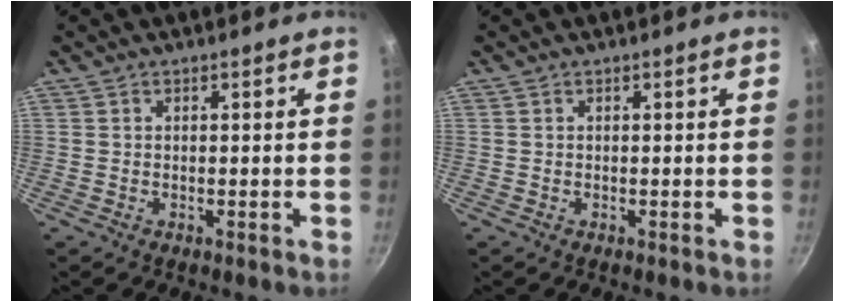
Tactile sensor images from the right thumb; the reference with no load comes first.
{"total": 0.0}